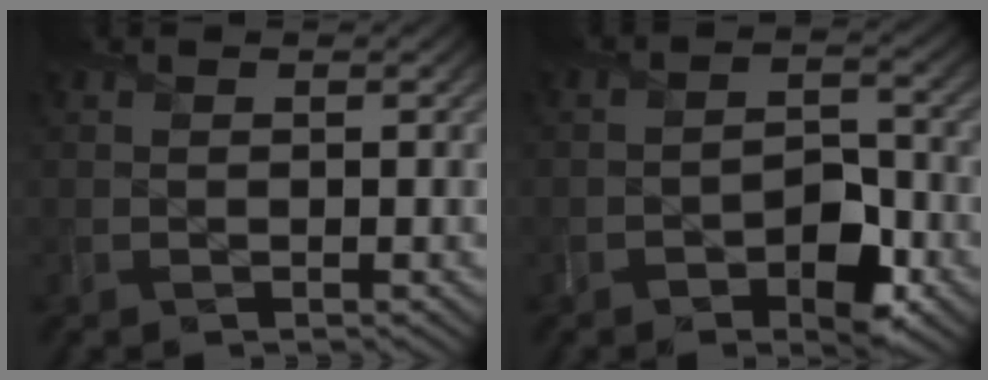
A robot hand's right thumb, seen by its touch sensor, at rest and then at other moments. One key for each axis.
{"total": 6.2, "fx": -3.2, "fy": 3.5, "fz": 4.0, "tx": -0.057, "ty": -0.004, "tz": -0.055}